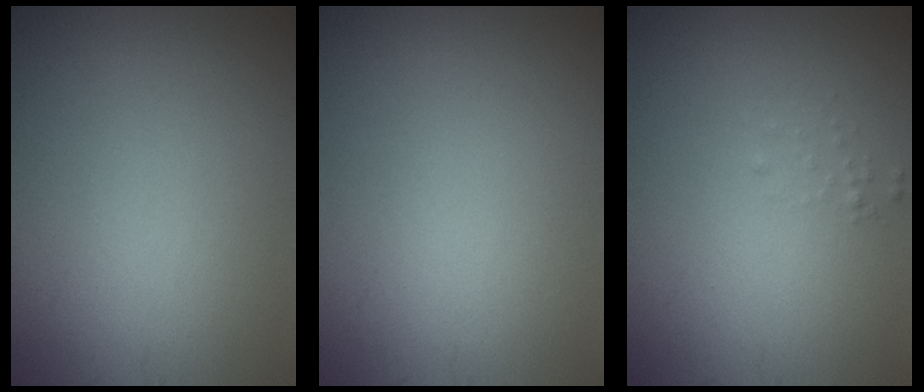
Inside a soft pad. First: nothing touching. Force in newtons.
{"total": 0.0}
{"total": 0.6, "press": 0.6, "slide": 0.1}